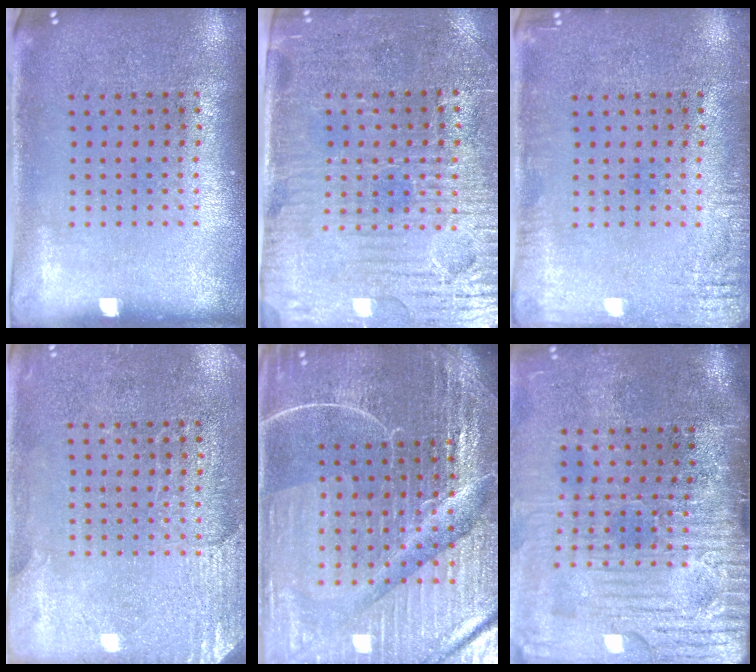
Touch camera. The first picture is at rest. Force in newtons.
{"total": 3.8, "press": 3.5, "slide": 1.4}
{"total": 1.8, "press": 1.8, "slide": 0.1}
{"total": 2.7, "press": 2.5, "slide": 1.1}
{"total": 6.3, "press": 5.7, "slide": 2.8}
{"total": 4.6, "press": 4.0, "slide": 2.4}